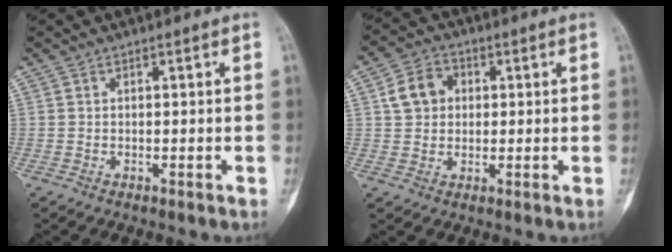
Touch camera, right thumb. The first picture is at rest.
{"total": 6.9, "force": [1.5, 5.7, 3.6], "torque": [-0.049, 0.008, 0.020]}